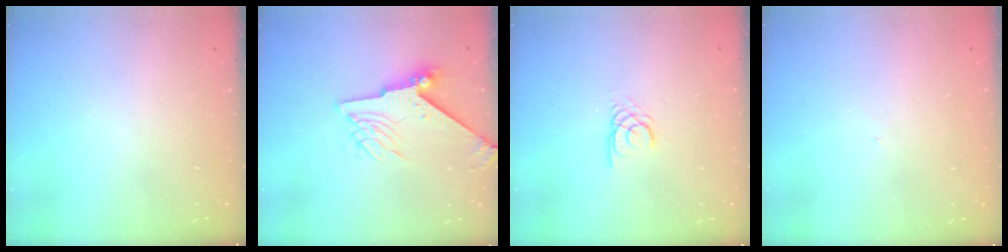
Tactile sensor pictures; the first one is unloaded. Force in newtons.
{"total": 9.9, "press": 9.8, "slide": 1.2}
{"total": 2.0, "press": 2.0, "slide": 0.1}
{"total": 2.8, "press": 2.8, "slide": 0.5}